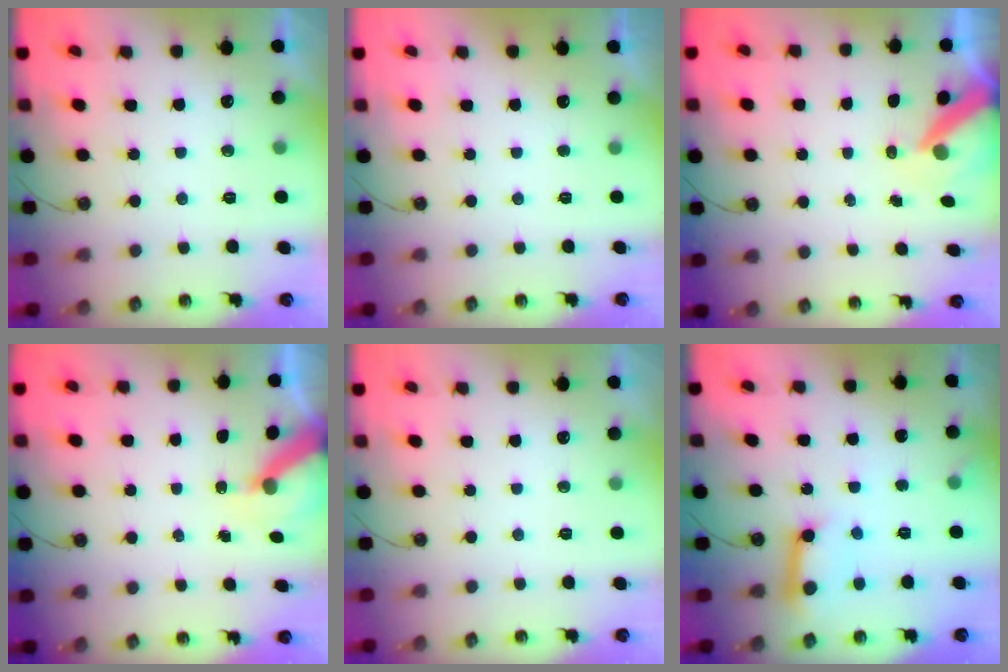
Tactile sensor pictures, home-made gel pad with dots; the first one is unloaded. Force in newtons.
{"total": 0.0}
{"total": 8.5, "press": 8.4, "slide": 0.8}
{"total": 5.3, "press": 5.2, "slide": 0.7}
{"total": 0.0}
{"total": 12.3, "press": 12.3, "slide": 1.0}